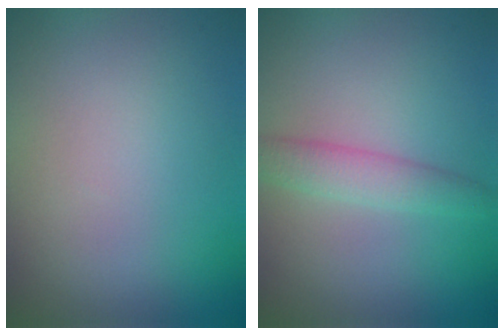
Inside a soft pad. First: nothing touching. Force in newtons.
{"total": 2.7, "press": 2.7, "slide": 0.1}